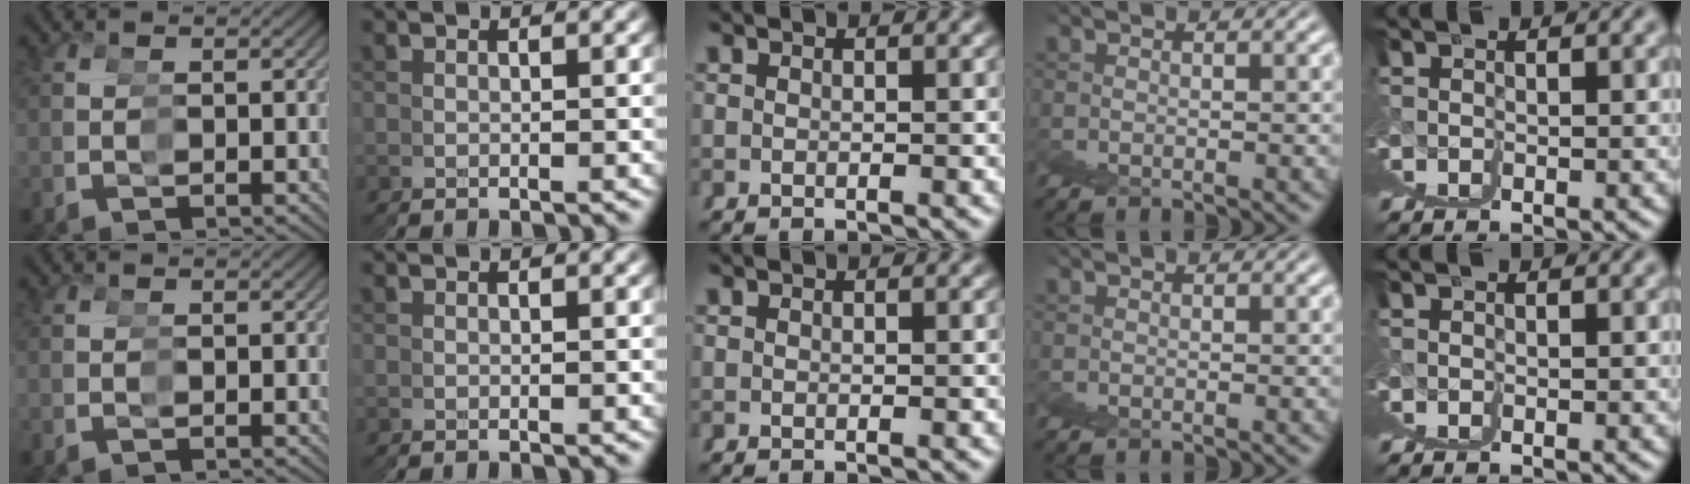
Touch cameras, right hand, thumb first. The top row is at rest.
{}